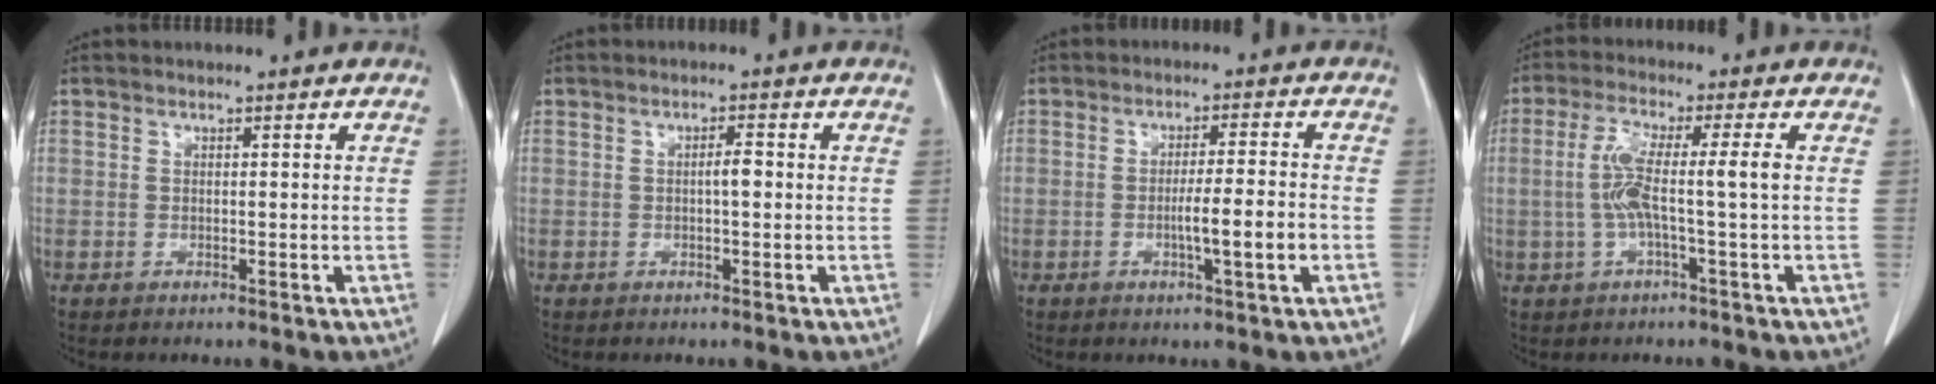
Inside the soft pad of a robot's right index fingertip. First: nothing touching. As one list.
[{"total": 1.7, "force": [-0.1, 0.3, 1.7], "torque": [-0.028, 0.004, -0.001]}, {"total": 6.0, "force": [-1.7, -0.2, 5.7], "torque": [-0.091, -0.004, -0.026]}, {"total": 6.4, "force": [-0.4, -0.1, 6.4], "torque": [-0.134, 0.013, -0.008]}]